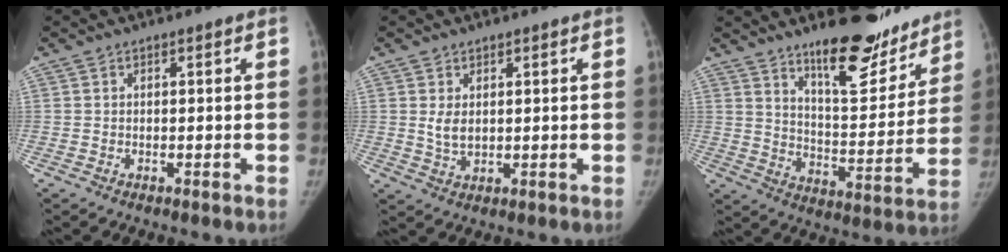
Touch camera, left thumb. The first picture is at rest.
{"total": 3.0, "force": [0.8, 2.0, 2.1], "torque": [-0.027, -0.012, 0.022]}
{"total": 17.5, "force": [13.3, 5.9, 9.6], "torque": [-0.087, -0.104, 0.203]}